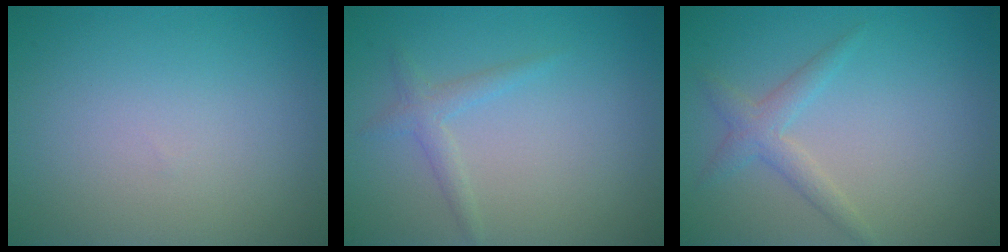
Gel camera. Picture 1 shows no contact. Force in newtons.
{"total": 1.5, "press": 1.5, "slide": 0.0}
{"total": 2.0, "press": 2.0, "slide": 0.1}